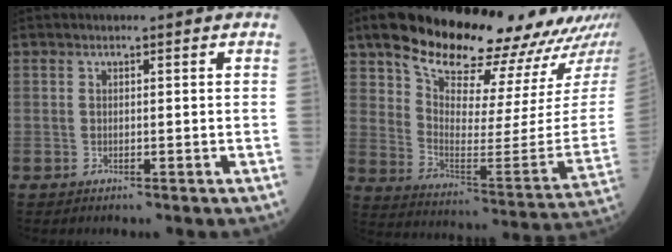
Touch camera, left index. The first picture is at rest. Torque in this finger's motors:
{"motor_torque": [0.88, -1.26, 1.05, 0.18]}